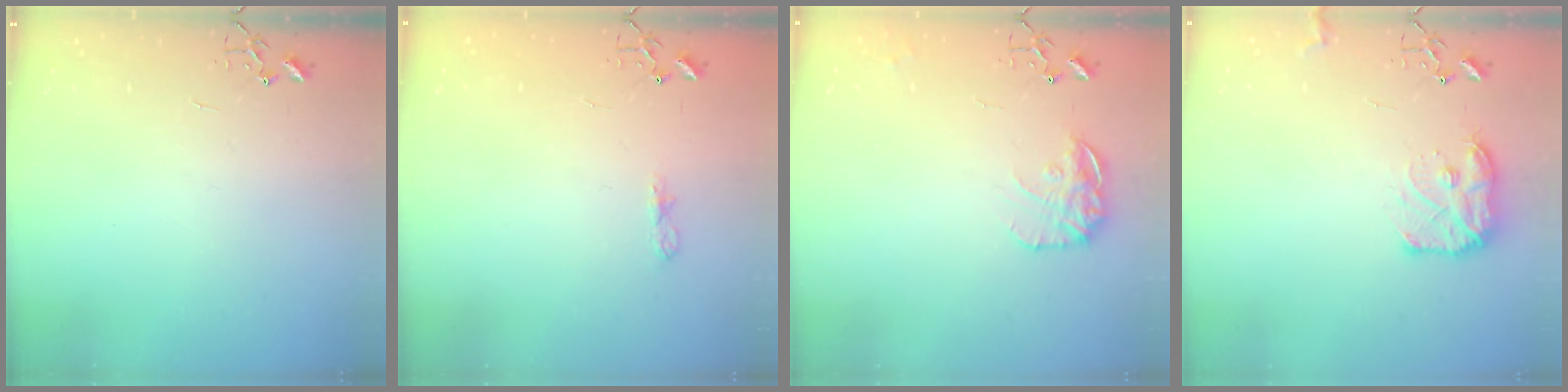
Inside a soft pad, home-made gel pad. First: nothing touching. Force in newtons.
{"total": 6.2, "press": 6.2, "slide": 0.8}
{"total": 12.9, "press": 12.8, "slide": 0.6}
{"total": 11.8, "press": 11.8, "slide": 0.6}